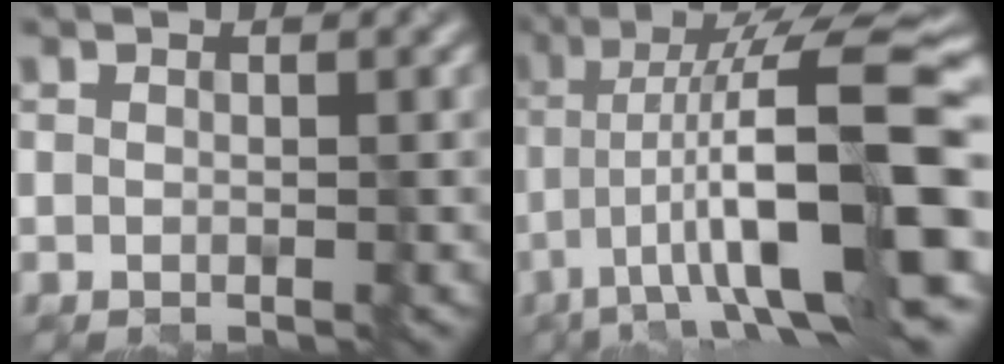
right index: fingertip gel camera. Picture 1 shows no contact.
{"total": 15.2, "force": [-3.3, 3.7, 14.4], "torque": [-0.228, 0.026, -0.051]}